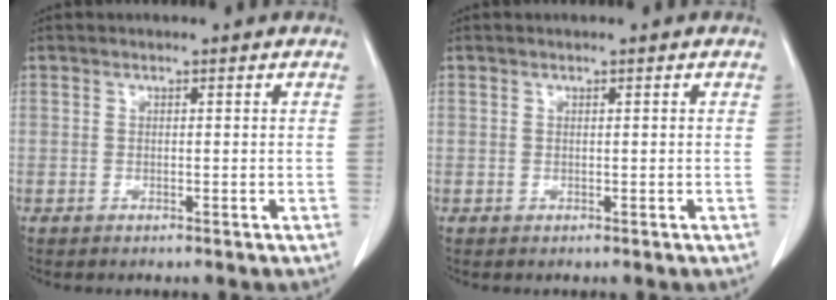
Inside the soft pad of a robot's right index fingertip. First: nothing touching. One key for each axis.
{"total": 0.0}